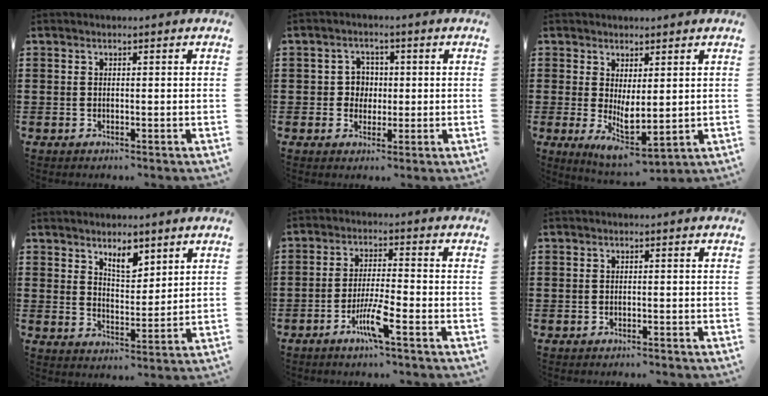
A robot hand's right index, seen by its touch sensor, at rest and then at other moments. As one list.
[{"total": 3.5, "force": [0.0, 3.2, 1.4], "torque": [-0.040, 0.010, -0.006]}, {"total": 4.0, "force": [0.8, 1.4, 3.7], "torque": [-0.064, -0.014, 0.016]}, {"total": 4.9, "force": [3.6, 2.1, 2.7], "torque": [-0.046, -0.006, 0.062]}, {"total": 5.7, "force": [-3.2, 0.3, 4.8], "torque": [-0.106, -0.013, -0.063]}, {"total": 0.7, "force": [-0.7, 0.1, 0.0], "torque": [-0.003, 0.000, -0.014]}]